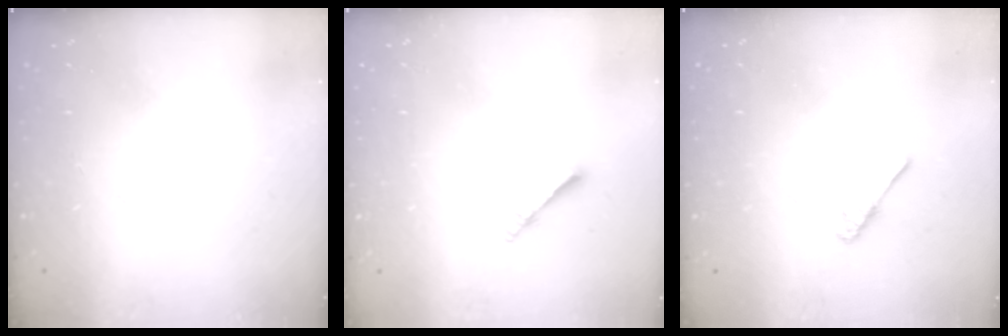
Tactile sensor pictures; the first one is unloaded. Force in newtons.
{"total": 3.0, "press": 3.0, "slide": 0.3}
{"total": 3.1, "press": 3.1, "slide": 0.5}